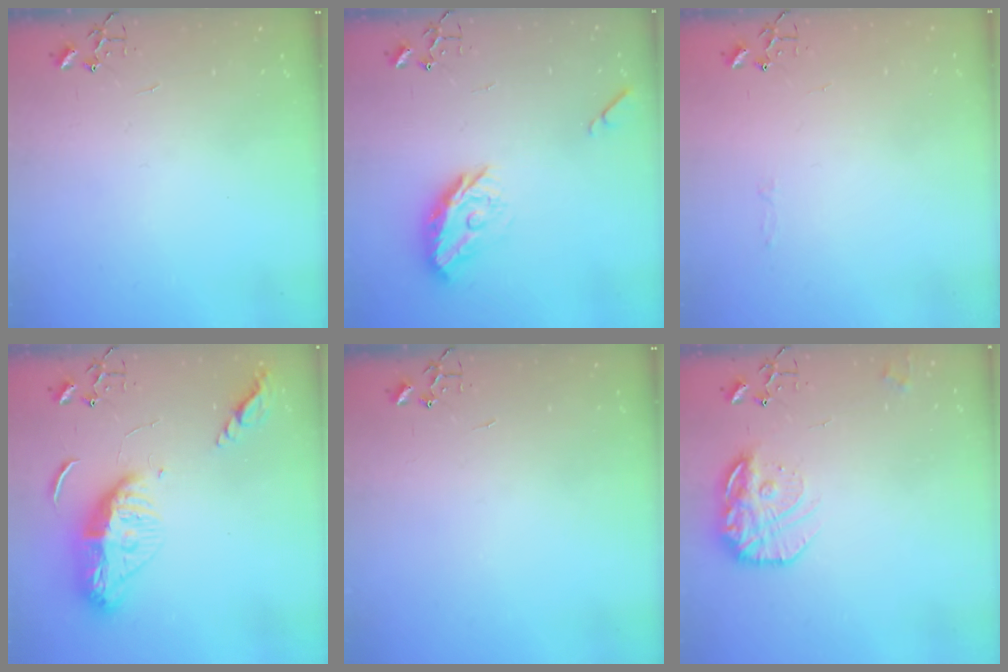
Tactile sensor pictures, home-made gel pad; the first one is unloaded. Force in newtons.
{"total": 12.2, "press": 12.2, "slide": 0.7}
{"total": 2.8, "press": 2.8, "slide": 0.4}
{"total": 14.6, "press": 14.5, "slide": 1.2}
{"total": 0.0}
{"total": 16.4, "press": 16.3, "slide": 1.3}